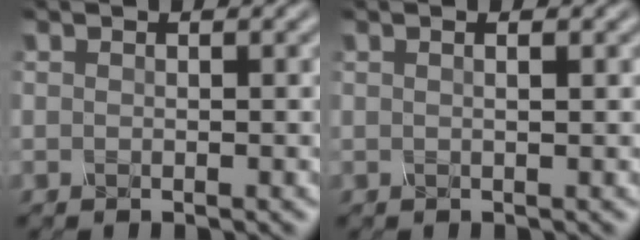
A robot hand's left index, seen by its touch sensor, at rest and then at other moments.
{"total": 1.2, "force": [0.5, 0.4, 1.0], "torque": [-0.006, -0.001, 0.000]}